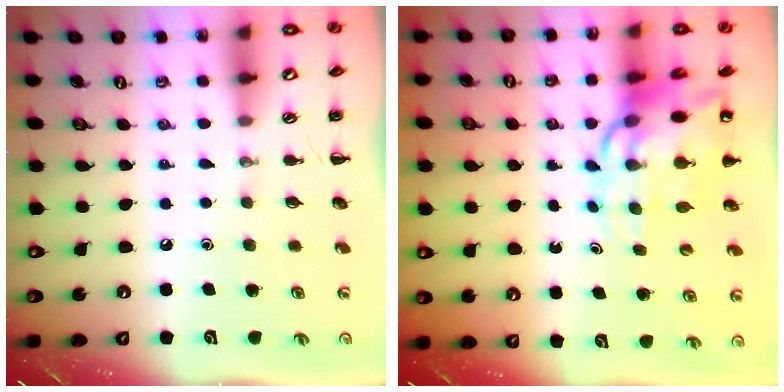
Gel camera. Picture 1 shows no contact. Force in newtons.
{"total": 14.1, "press": 13.5, "slide": 3.9}